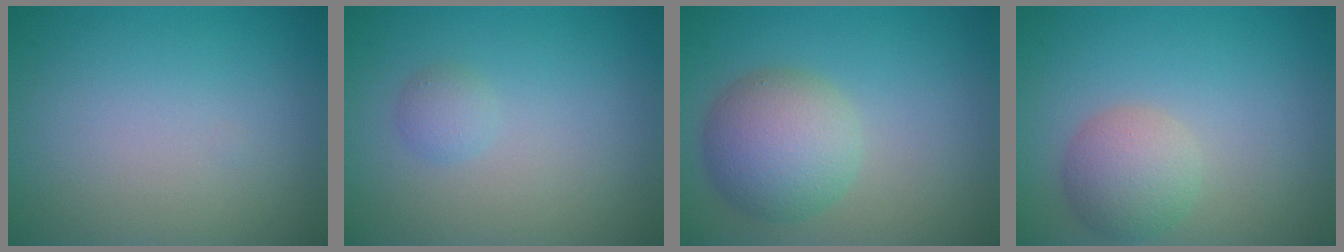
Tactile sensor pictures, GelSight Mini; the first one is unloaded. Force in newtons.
{"total": 1.1, "press": 1.1, "slide": 0.0}
{"total": 5.8, "press": 5.8, "slide": 0.2}
{"total": 3.6, "press": 3.6, "slide": 0.2}